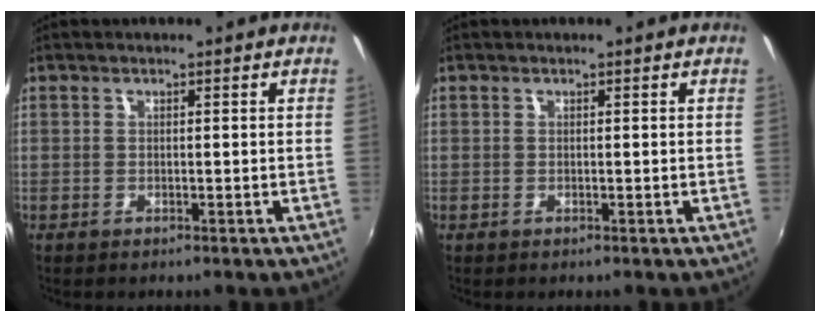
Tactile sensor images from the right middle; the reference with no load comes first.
{"total": 0.0}